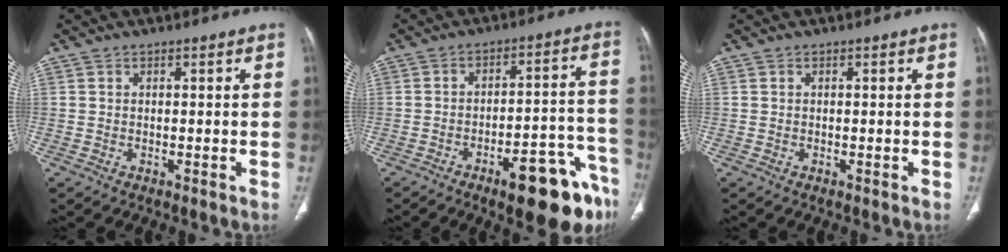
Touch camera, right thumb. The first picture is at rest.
{"total": 16.3, "force": [-10.0, 4.4, 12.1], "torque": [-0.097, 0.078, -0.133]}
{"total": 0.0}